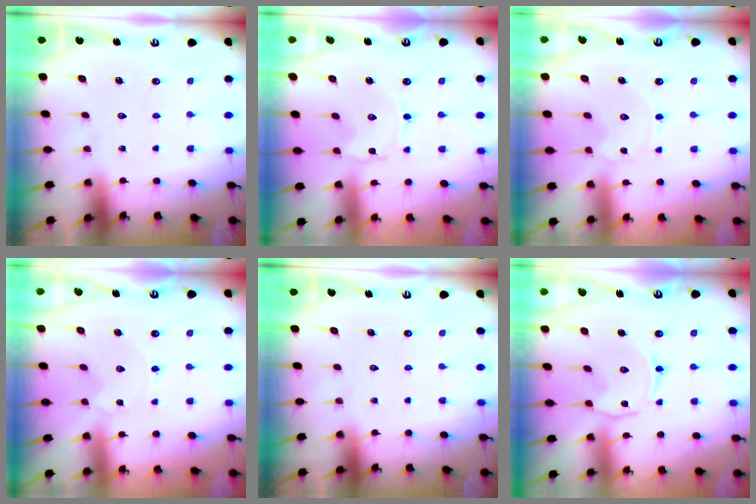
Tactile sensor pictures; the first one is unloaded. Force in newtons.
{"total": 0.9, "press": 0.9, "slide": 0.1}
{"total": 2.3, "press": 2.3, "slide": 0.4}
{"total": 2.2, "press": 2.2, "slide": 0.2}
{"total": 0.0}
{"total": 2.9, "press": 2.9, "slide": 0.5}